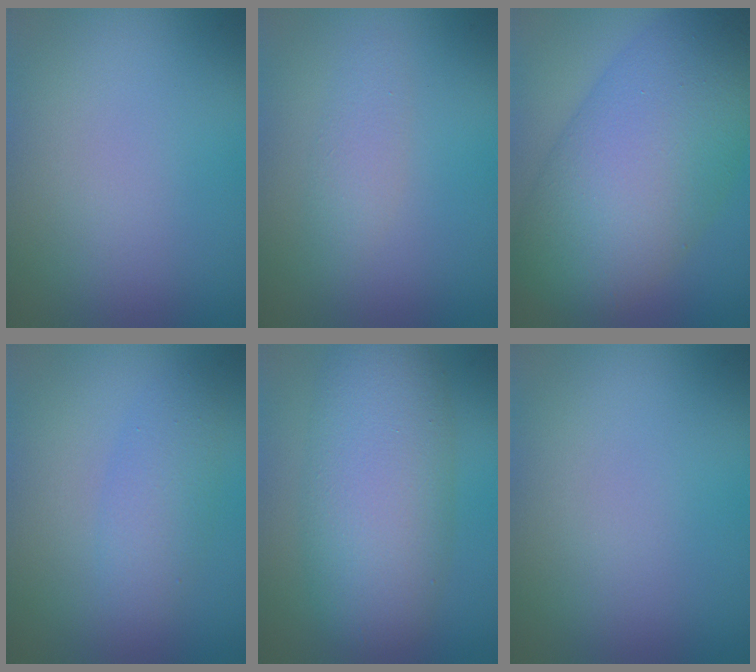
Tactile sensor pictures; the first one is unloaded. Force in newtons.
{"total": 1.4, "press": 1.4, "slide": 0.1}
{"total": 11.4, "press": 11.4, "slide": 0.1}
{"total": 2.3, "press": 2.3, "slide": 0.1}
{"total": 7.5, "press": 7.4, "slide": 0.4}
{"total": 0.0}